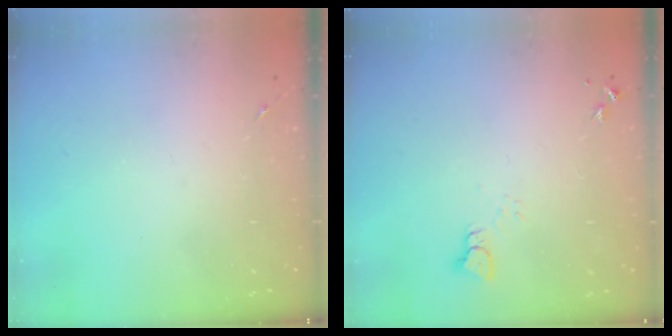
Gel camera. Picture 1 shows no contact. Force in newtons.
{"total": 2.2, "press": 2.2, "slide": 0.2}